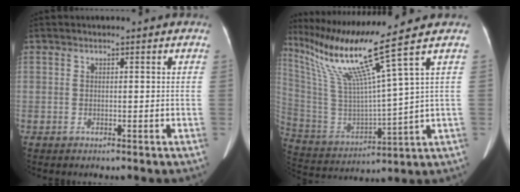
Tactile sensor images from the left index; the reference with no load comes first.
{"total": 15.1, "force": [10.7, -3.5, 10.0], "torque": [-0.197, -0.024, 0.210]}